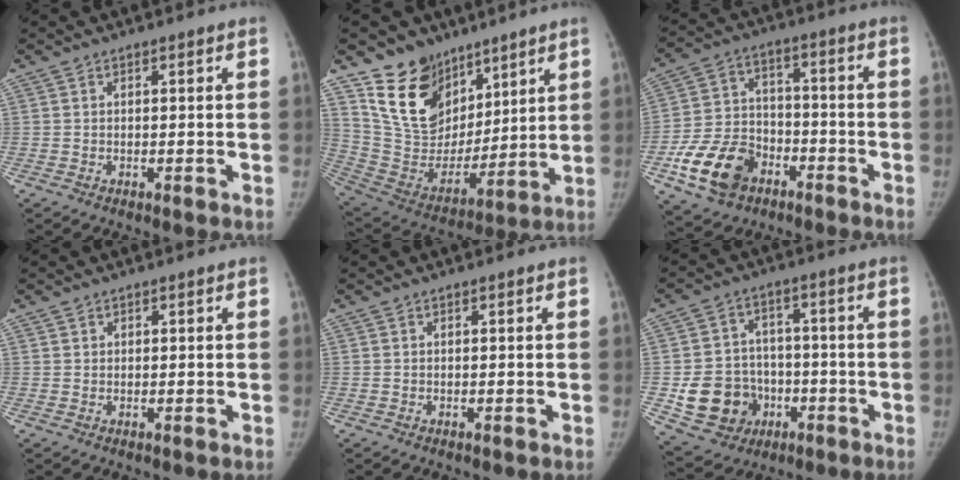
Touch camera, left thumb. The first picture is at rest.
{"total": 17.7, "force": [11.3, 12.1, 6.4], "torque": [-0.068, -0.067, 0.224]}
{"total": 14.1, "force": [-7.0, 10.0, 7.1], "torque": [-0.109, 0.041, -0.122]}
{"total": 0.7, "force": [0.4, 0.6, 0.0], "torque": [0.008, 0.000, 0.004]}
{"total": 0.0}
{"total": 13.2, "force": [-3.4, 11.7, 5.2], "torque": [-0.068, 0.023, -0.042]}